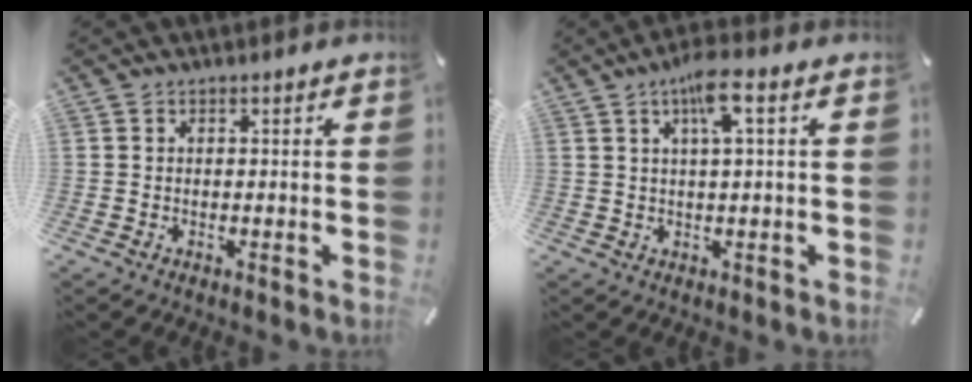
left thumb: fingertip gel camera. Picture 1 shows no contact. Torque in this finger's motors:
{"motor_torque": [1.13, 1.10, -0.03, -0.19, 0.10]}